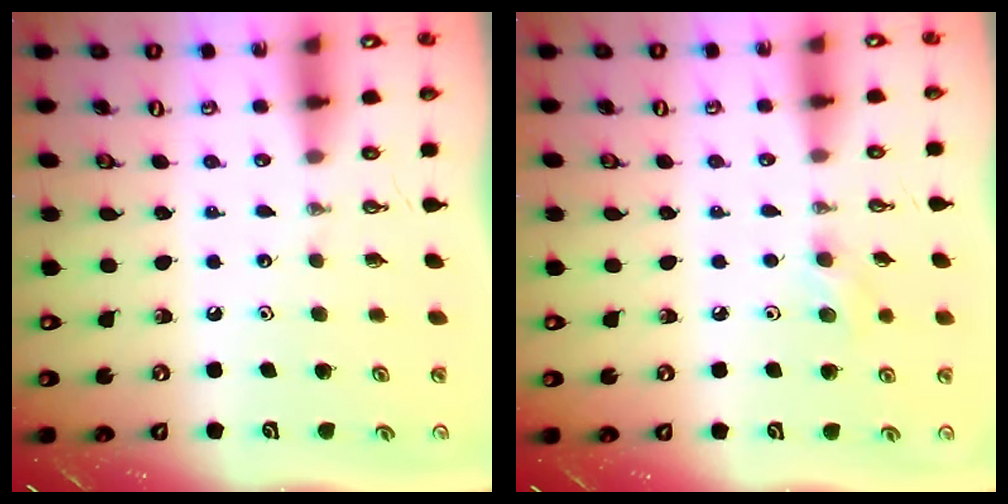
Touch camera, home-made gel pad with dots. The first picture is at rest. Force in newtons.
{"total": 8.6, "press": 7.5, "slide": 4.2}